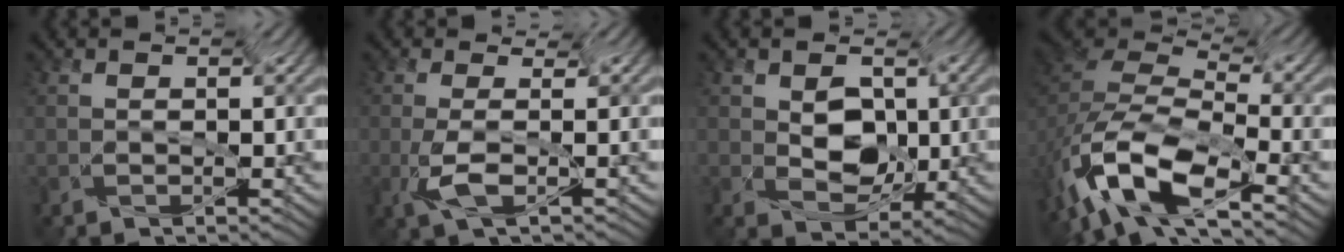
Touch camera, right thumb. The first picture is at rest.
{"total": 3.7, "force": [-1.7, 1.4, 3.0], "torque": [-0.070, -0.005, -0.031]}
{"total": 5.5, "force": [-2.0, 3.5, 3.7], "torque": [-0.079, -0.003, -0.032]}
{"total": 12.8, "force": [-8.1, 6.6, 7.3], "torque": [-0.187, -0.014, -0.139]}